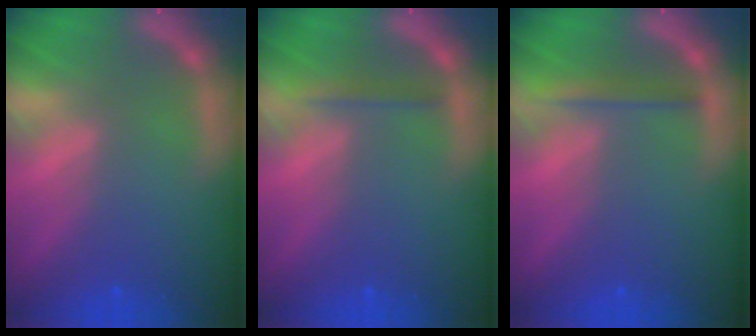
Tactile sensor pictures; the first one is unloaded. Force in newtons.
{"total": 1.4}
{"total": 2.0}